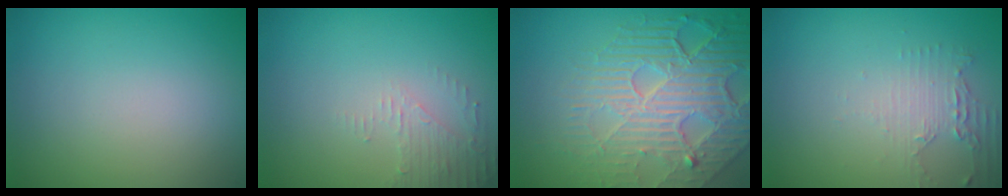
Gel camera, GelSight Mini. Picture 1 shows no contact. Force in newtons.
{"total": 1.9, "press": 1.8, "slide": 0.4}
{"total": 8.7, "press": 5.9, "slide": 6.5}
{"total": 2.2, "press": 1.7, "slide": 1.4}